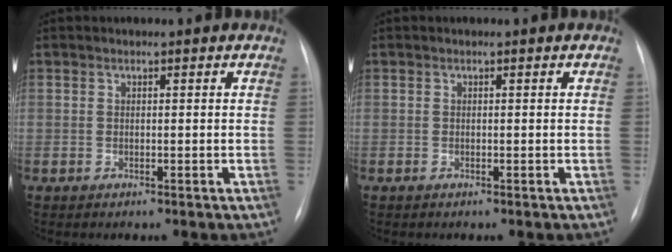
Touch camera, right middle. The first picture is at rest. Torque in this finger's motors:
{"motor_torque": [0.42, 0.07, 0.11, 0.01]}